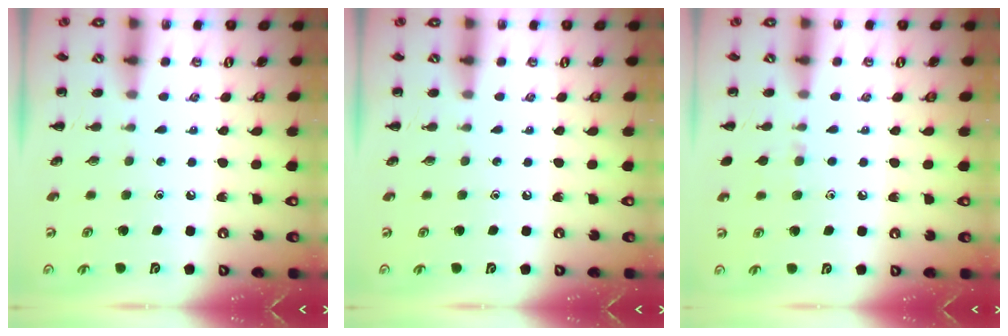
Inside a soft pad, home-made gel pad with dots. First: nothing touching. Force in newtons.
{"total": 0.0}
{"total": 4.9, "press": 4.4, "slide": 2.0}